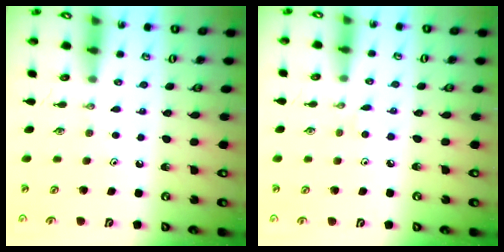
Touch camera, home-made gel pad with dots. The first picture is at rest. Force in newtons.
{"total": 2.1, "press": 2.1, "slide": 0.3}